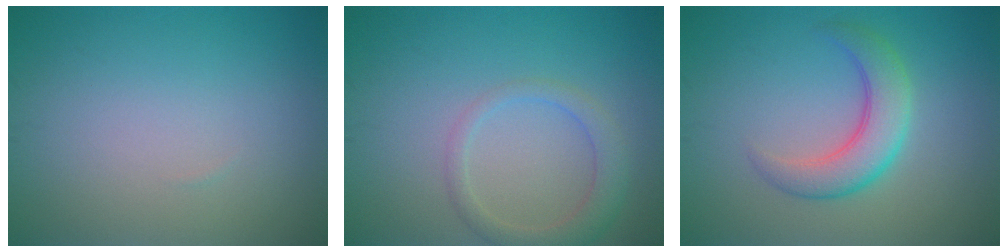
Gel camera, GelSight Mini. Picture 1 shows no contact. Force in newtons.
{"total": 2.6, "press": 2.6, "slide": 0.1}
{"total": 4.4, "press": 4.4, "slide": 0.1}